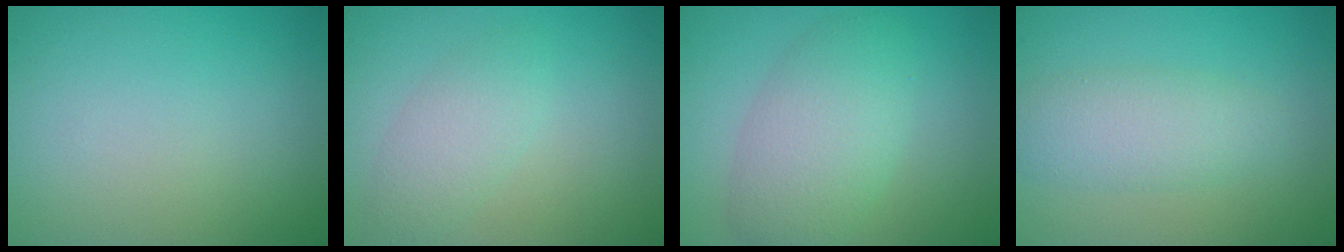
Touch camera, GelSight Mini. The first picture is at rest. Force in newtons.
{"total": 2.4, "press": 2.4, "slide": 0.0}
{"total": 5.2, "press": 5.2, "slide": 0.0}
{"total": 3.4, "press": 3.4, "slide": 0.1}